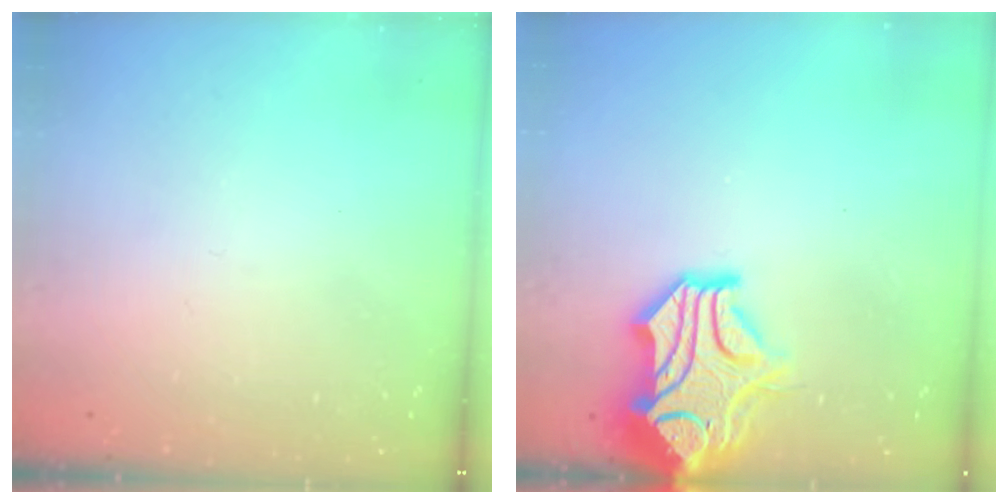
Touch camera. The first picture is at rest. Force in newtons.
{"total": 4.9, "press": 4.5, "slide": 2.0}